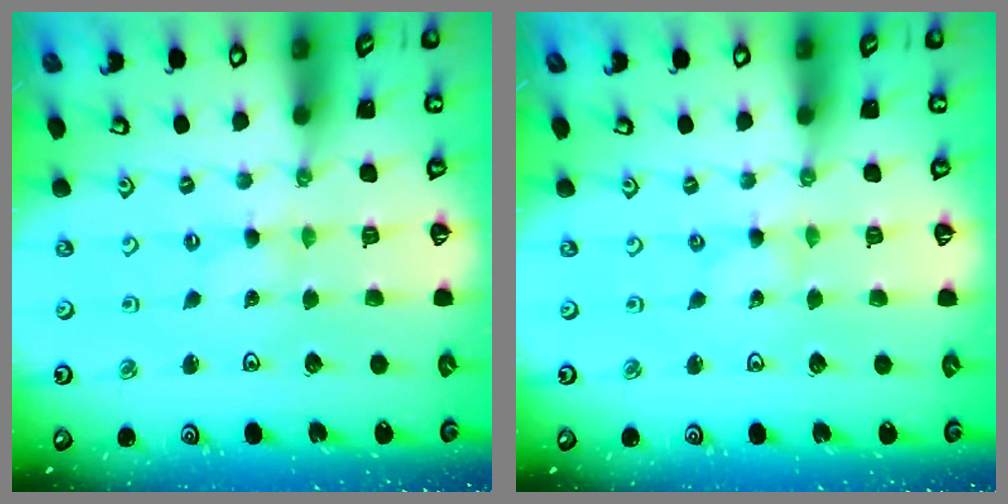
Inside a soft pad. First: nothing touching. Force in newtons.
{"total": 0.0}